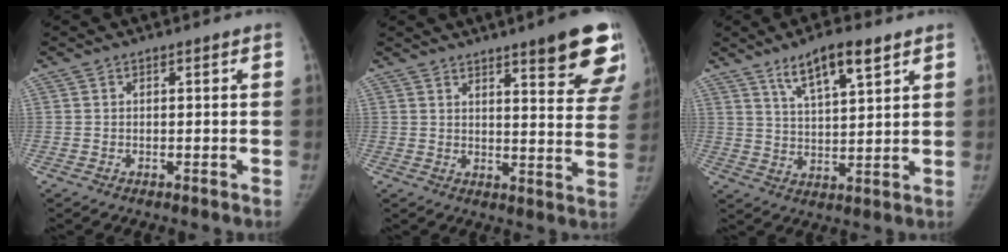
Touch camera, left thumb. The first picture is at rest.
{"total": 15.4, "force": [10.2, 3.0, 11.1], "torque": [-0.103, -0.053, 0.119]}
{"total": 9.6, "force": [6.1, 2.6, 7.0], "torque": [-0.110, -0.030, 0.109]}